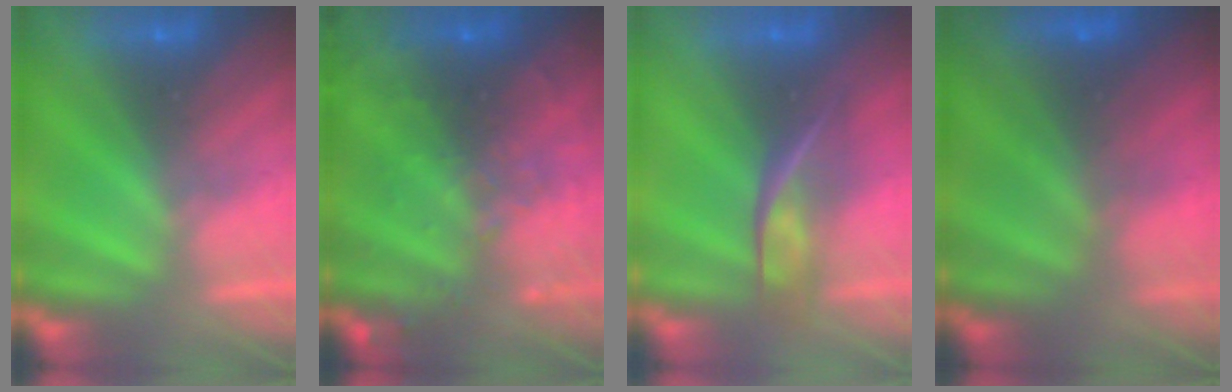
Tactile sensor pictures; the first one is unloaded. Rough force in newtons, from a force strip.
{"total": 7.9}
{"total": 2.4}
{"total": 5.8}